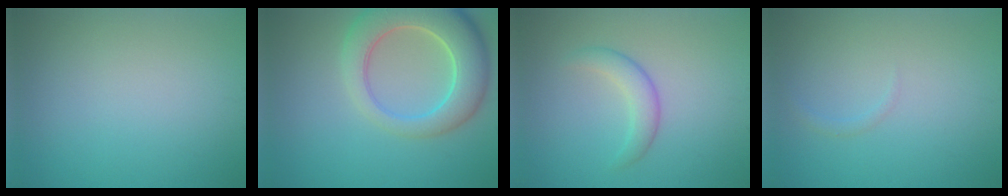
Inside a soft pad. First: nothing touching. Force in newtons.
{"total": 8.2, "press": 8.1, "slide": 1.0}
{"total": 2.3, "press": 2.3, "slide": 0.0}
{"total": 0.6, "press": 0.6, "slide": 0.1}